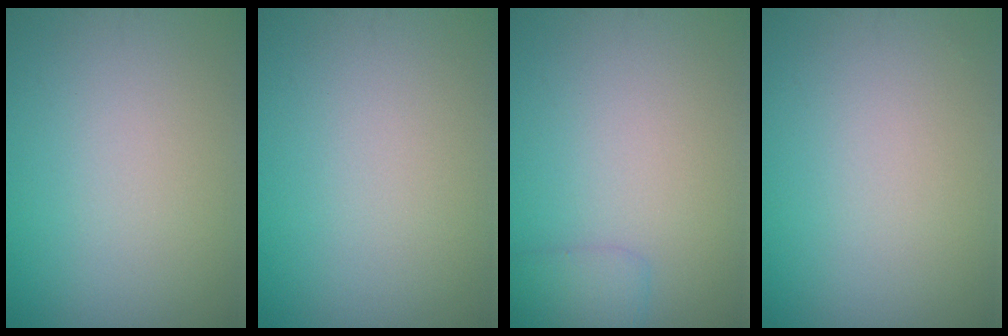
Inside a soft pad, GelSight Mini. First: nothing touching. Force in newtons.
{"total": 0.0}
{"total": 1.6, "press": 1.6, "slide": 0.1}
{"total": 0.0}